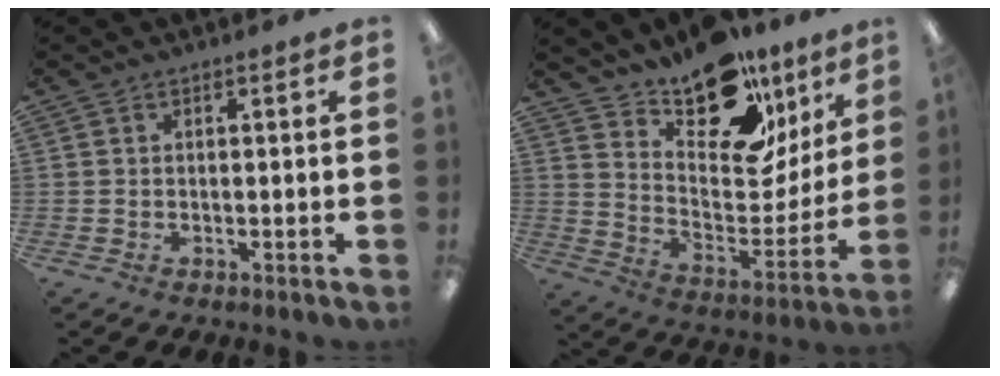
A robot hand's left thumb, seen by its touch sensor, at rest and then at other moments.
{"total": 17.9, "force": [14.2, 7.9, 7.5], "torque": [-0.109, -0.107, 0.248]}